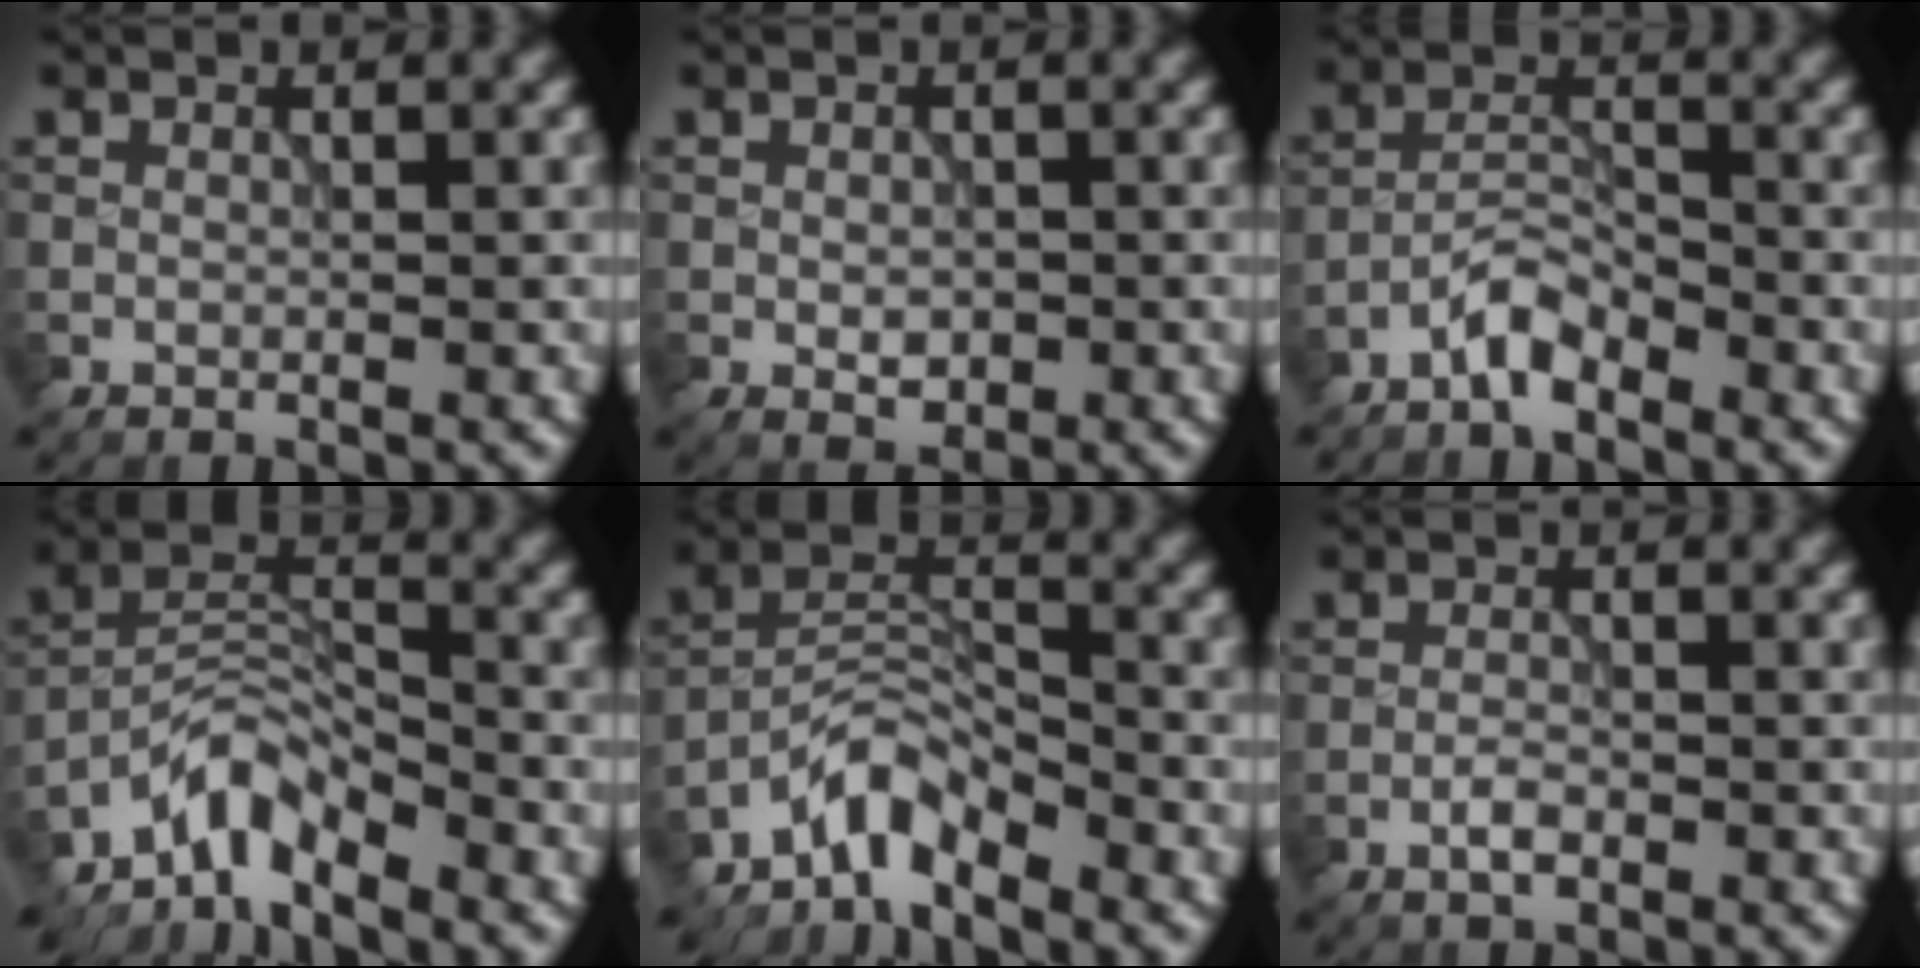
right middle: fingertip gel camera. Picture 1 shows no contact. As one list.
[{"total": 2.1, "force": [-0.5, 1.3, 1.5], "torque": [-0.025, -0.004, -0.006]}, {"total": 2.8, "force": [-2.3, 0.8, 1.4], "torque": [-0.023, 0.012, -0.050]}, {"total": 4.5, "force": [-3.9, 1.3, 1.9], "torque": [-0.026, 0.006, -0.087]}, {"total": 4.2, "force": [-3.6, 1.2, 1.8], "torque": [-0.027, 0.010, -0.081]}, {"total": 1.6, "force": [-0.8, 0.6, 1.2], "torque": [-0.023, 0.001, -0.019]}]